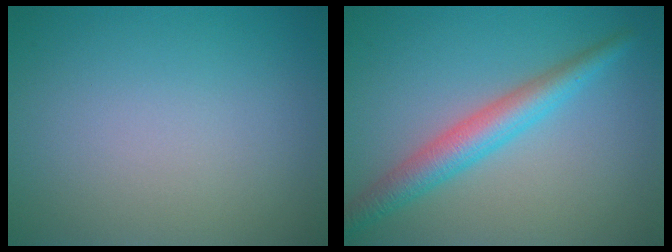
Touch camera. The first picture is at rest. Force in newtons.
{"total": 4.0, "press": 4.0, "slide": 0.1}